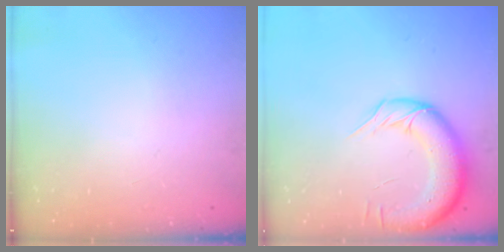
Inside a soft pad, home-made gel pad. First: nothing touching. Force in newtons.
{"total": 13.9, "press": 13.4, "slide": 3.7}